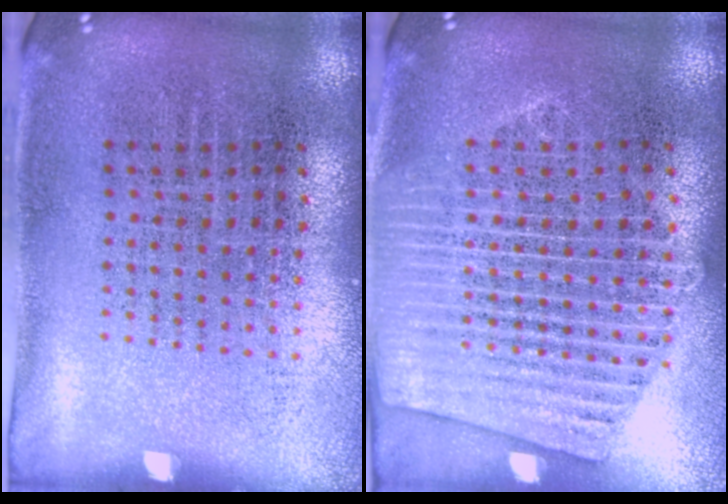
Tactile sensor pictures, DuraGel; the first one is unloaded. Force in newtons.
{"total": 1.6, "press": 1.6, "slide": 0.2}